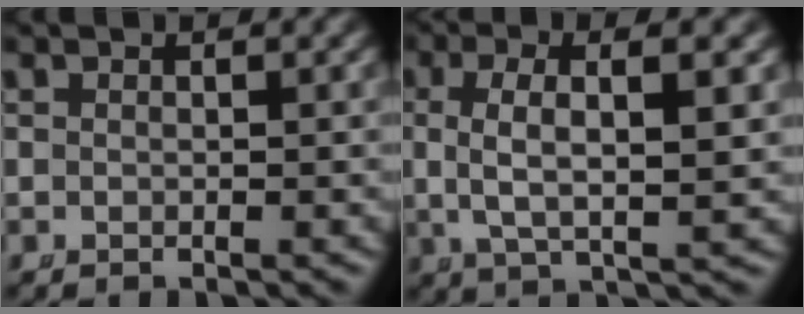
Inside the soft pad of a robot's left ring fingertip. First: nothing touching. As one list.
[{"total": 5.3, "force": [1.2, 1.6, 5.0], "torque": [-0.102, -0.002, 0.030]}]